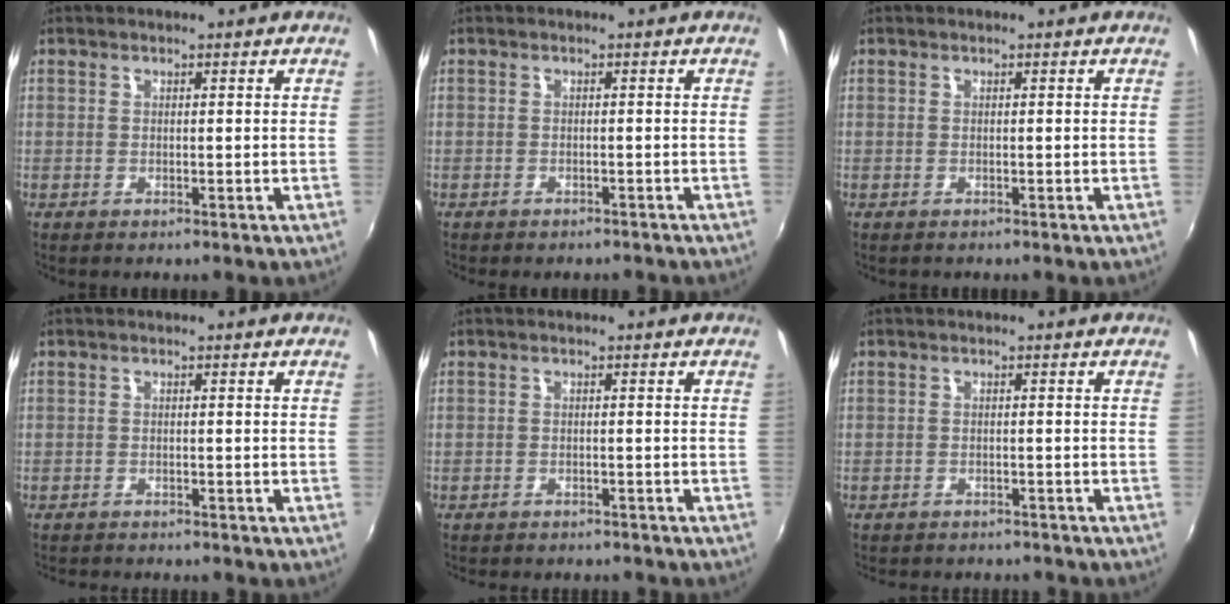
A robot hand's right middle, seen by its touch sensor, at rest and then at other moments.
{"total": 2.7, "force": [-2.3, 1.1, 0.8], "torque": [-0.021, -0.006, -0.031]}
{"total": 0.0}
{"total": 3.8, "force": [-3.6, 0.4, 1.1], "torque": [-0.033, -0.013, -0.057]}
{"total": 5.7, "force": [-5.2, 1.6, 1.8], "torque": [-0.048, -0.011, -0.073]}
{"total": 7.1, "force": [-6.5, 1.9, 2.2], "torque": [-0.058, -0.014, -0.089]}